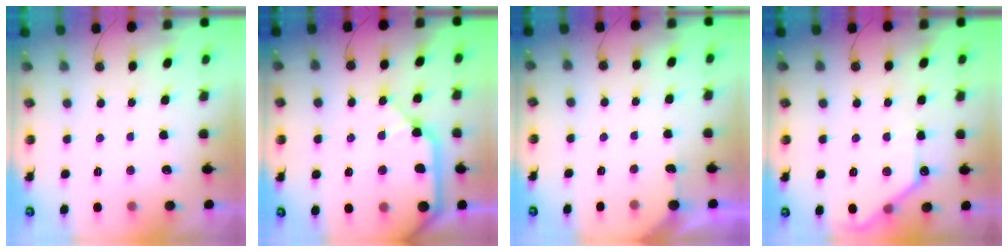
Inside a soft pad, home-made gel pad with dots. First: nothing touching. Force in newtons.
{"total": 14.5, "press": 14.4, "slide": 2.1}
{"total": 2.3, "press": 2.3, "slide": 0.3}
{"total": 10.0, "press": 10.0, "slide": 0.4}